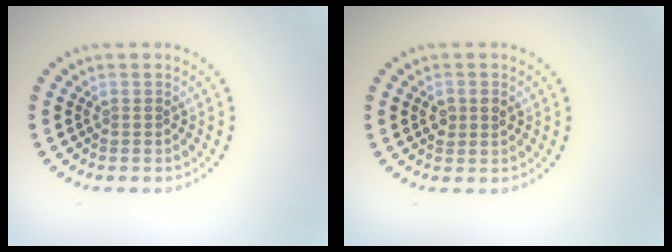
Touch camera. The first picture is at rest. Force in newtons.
{"total": 1.5, "press": 1.5, "slide": 0.1}